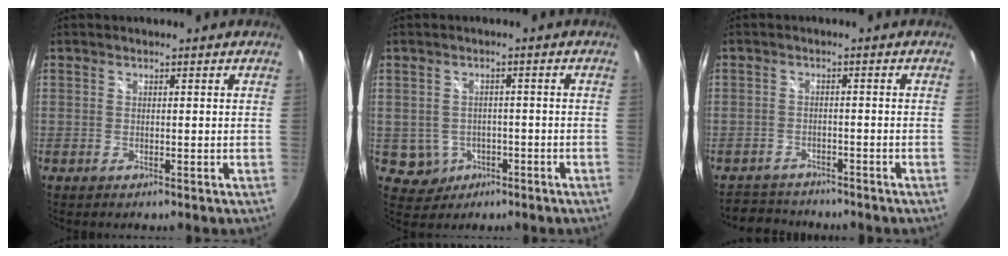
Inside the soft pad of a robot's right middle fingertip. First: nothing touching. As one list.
[{"total": 3.9, "force": [-1.3, 3.6, 0.8], "torque": [-0.027, 0.007, -0.010]}, {"total": 4.3, "force": [-4.0, 1.7, -0.2], "torque": [-0.011, 0.015, -0.069]}]